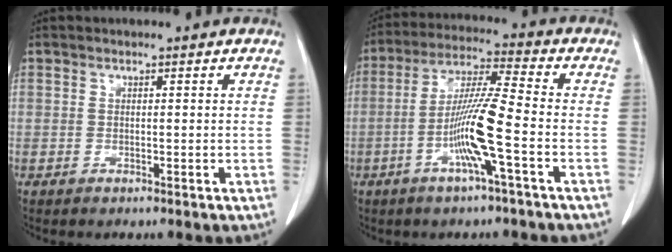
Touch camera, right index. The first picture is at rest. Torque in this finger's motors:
{"motor_torque": [1.65, -0.32, 0.25, 0.21]}